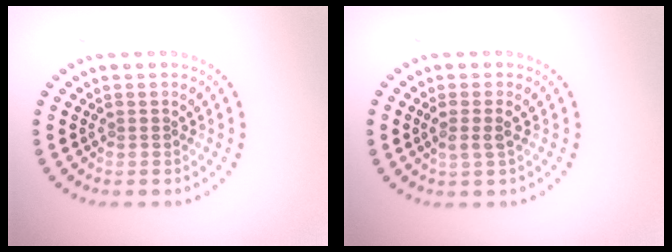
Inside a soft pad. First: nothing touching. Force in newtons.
{"total": 1.6, "press": 1.4, "slide": 0.8}